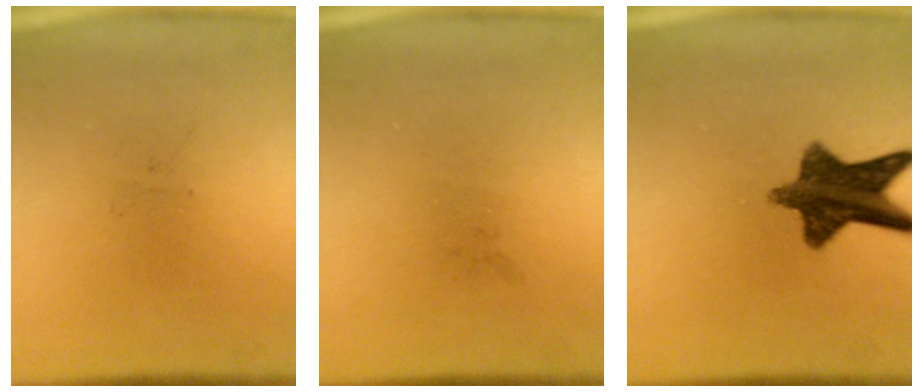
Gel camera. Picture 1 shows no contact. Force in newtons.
{"total": 0.0}
{"total": 11.2}